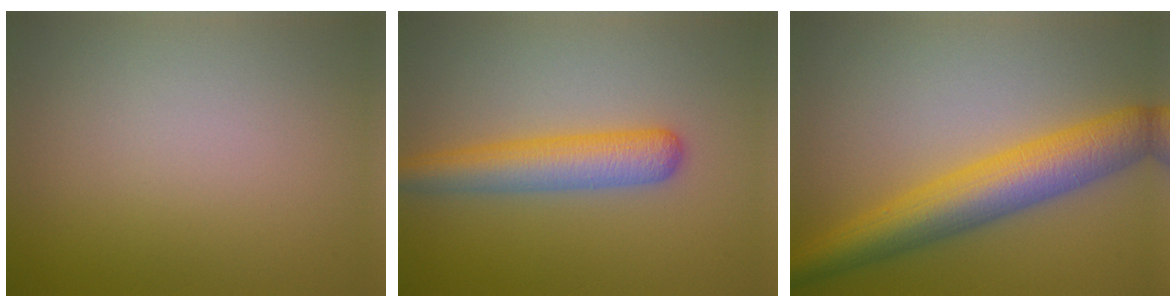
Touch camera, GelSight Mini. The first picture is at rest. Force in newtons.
{"total": 4.6, "press": 4.6, "slide": 0.2}
{"total": 7.3, "press": 7.3, "slide": 0.2}